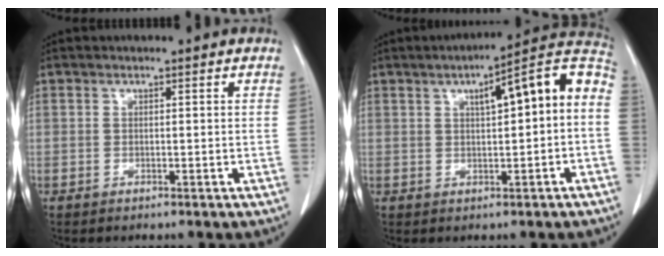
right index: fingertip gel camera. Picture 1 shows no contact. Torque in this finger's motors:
{"motor_torque": [0.55, -0.02, 0.42, 0.06]}